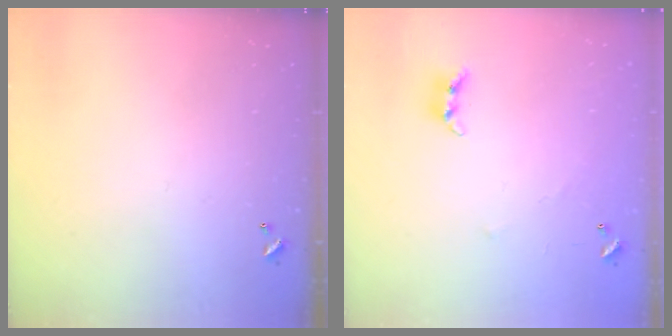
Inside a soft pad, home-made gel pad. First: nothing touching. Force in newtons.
{"total": 5.1, "press": 5.1, "slide": 0.5}